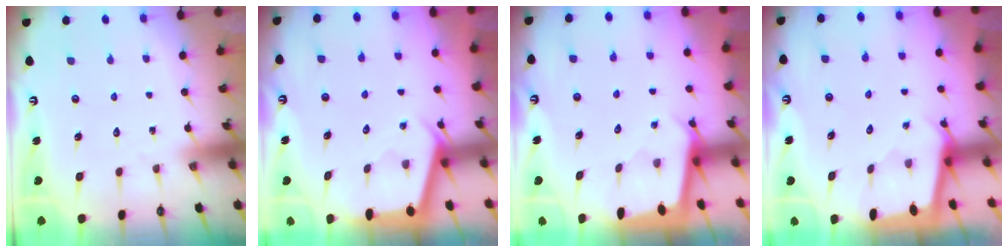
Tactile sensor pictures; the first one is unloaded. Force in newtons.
{"total": 2.7, "press": 2.7, "slide": 0.1}
{"total": 2.4, "press": 2.4, "slide": 0.1}
{"total": 1.6, "press": 1.6, "slide": 0.2}